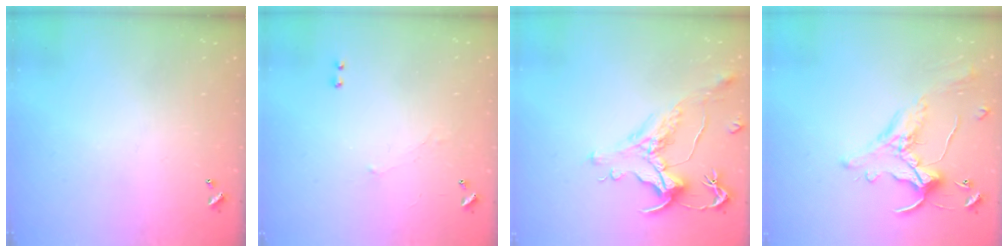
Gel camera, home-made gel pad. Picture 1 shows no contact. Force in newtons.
{"total": 0.7, "press": 0.2, "slide": 0.7}
{"total": 1.8, "press": 1.2, "slide": 1.3}
{"total": 2.9, "press": 2.6, "slide": 1.3}